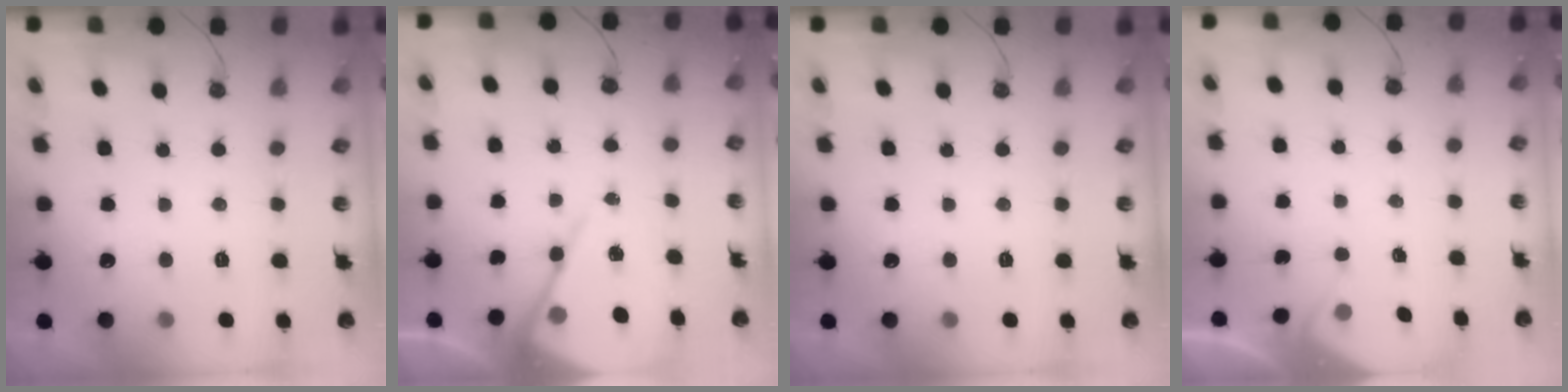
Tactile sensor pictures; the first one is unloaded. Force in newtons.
{"total": 10.8, "press": 10.8, "slide": 0.9}
{"total": 0.0}
{"total": 2.1, "press": 2.1, "slide": 0.4}